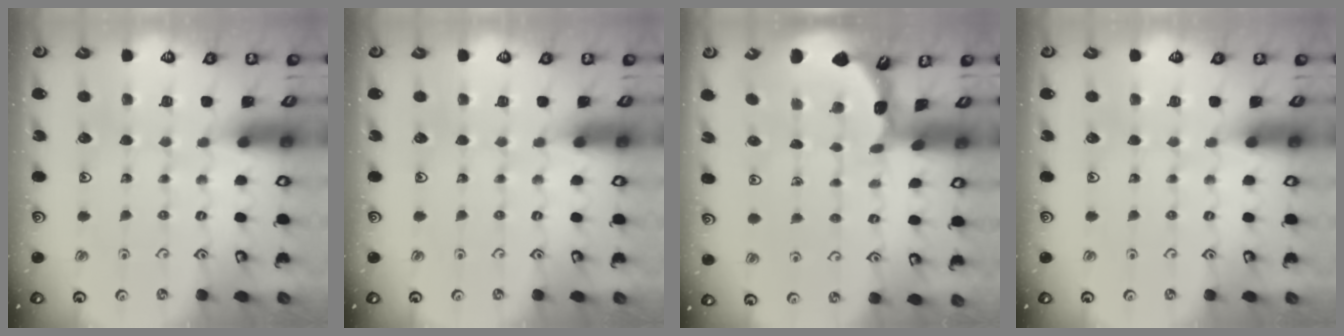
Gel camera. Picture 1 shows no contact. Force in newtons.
{"total": 0.0}
{"total": 1.7, "press": 1.6, "slide": 0.1}
{"total": 0.0}